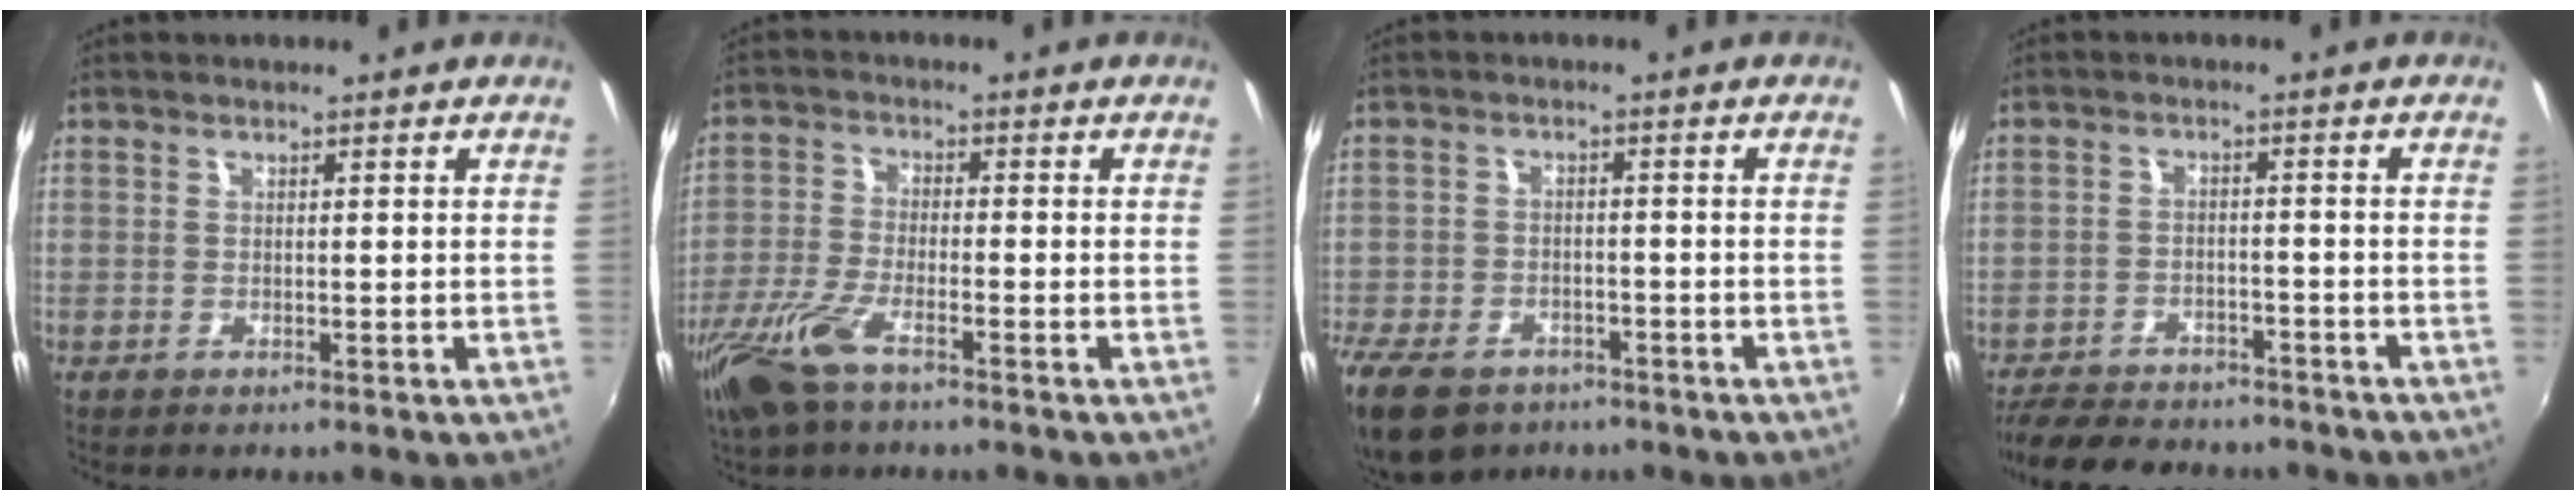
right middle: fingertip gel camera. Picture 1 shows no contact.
{"total": 10.1, "force": [-6.5, 3.0, 7.1], "torque": [-0.170, -0.019, -0.133]}
{"total": 12.9, "force": [-8.9, 7.3, 5.8], "torque": [-0.163, -0.024, -0.154]}
{"total": 15.6, "force": [-13.2, 5.7, 6.1], "torque": [-0.144, -0.010, -0.192]}